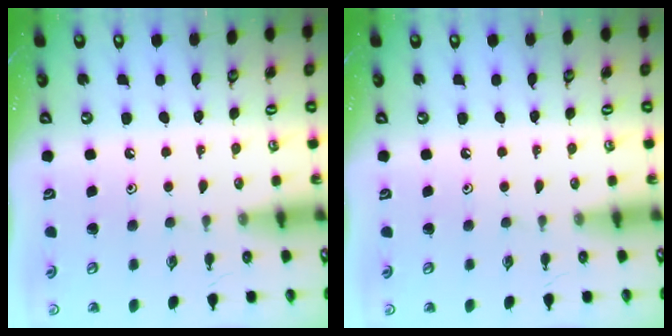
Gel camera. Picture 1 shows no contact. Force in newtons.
{"total": 0.0}